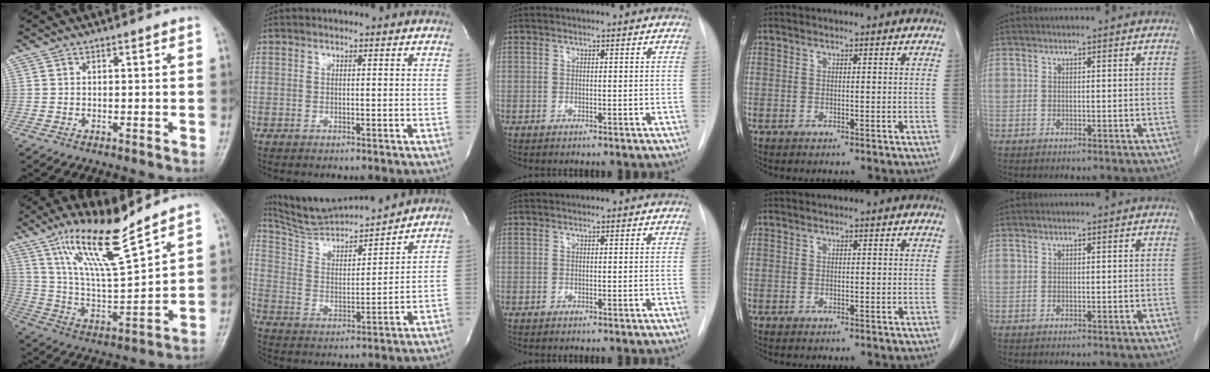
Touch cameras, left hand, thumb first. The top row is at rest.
{"thumb": {"total": 16.0, "force": [11.4, 2.5, 11.0], "torque": [-0.191, -0.066, 0.223]}, "index": {"total": 15.3, "force": [14.6, 0.3, 4.4], "torque": [-0.089, 0.006, 0.258]}}